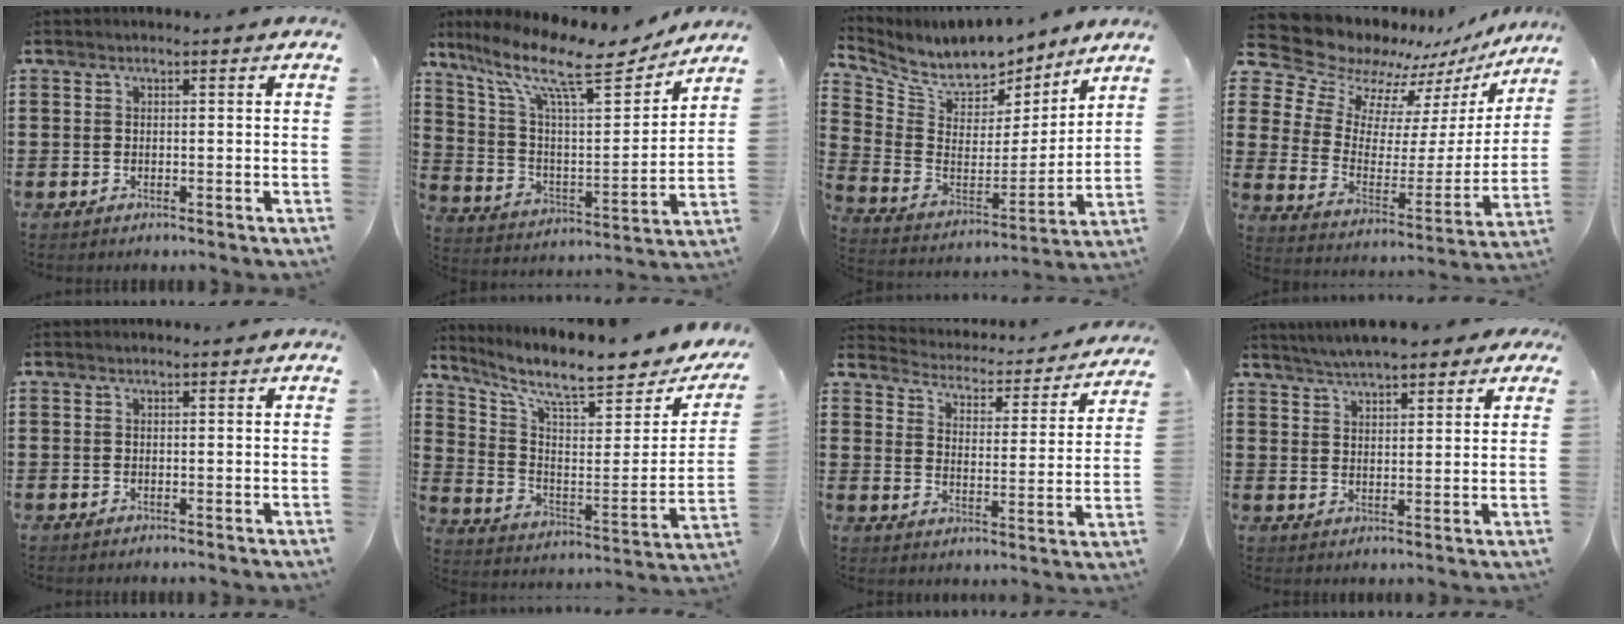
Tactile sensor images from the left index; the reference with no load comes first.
{"total": 14.1, "force": [10.1, 3.6, 9.2], "torque": [-0.205, -0.050, 0.167]}
{"total": 9.1, "force": [8.3, 2.8, 2.5], "torque": [-0.095, -0.055, 0.147]}
{"total": 10.5, "force": [9.5, 4.0, 1.6], "torque": [-0.086, -0.072, 0.169]}
{"total": 0.0}
{"total": 8.5, "force": [7.0, 0.9, 4.7], "torque": [-0.107, -0.061, 0.112]}
{"total": 3.1, "force": [3.0, 0.4, -0.1], "torque": [-0.022, -0.031, 0.043]}
{"total": 4.7, "force": [4.4, 0.8, 1.6], "torque": [-0.046, -0.009, 0.079]}